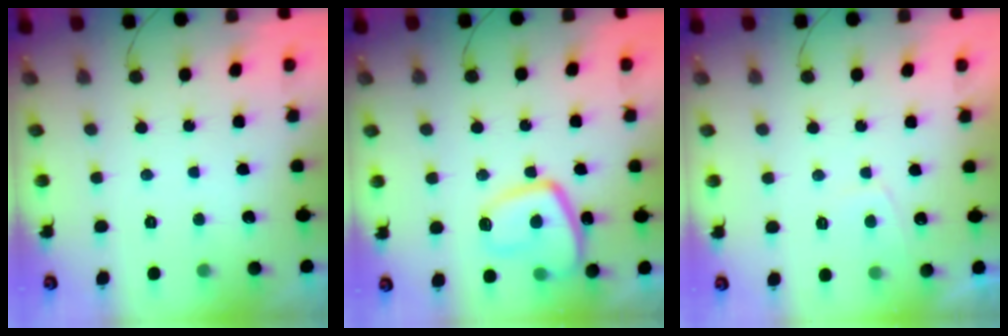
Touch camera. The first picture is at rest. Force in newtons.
{"total": 12.6, "press": 12.5, "slide": 1.4}
{"total": 1.8, "press": 1.7, "slide": 0.7}